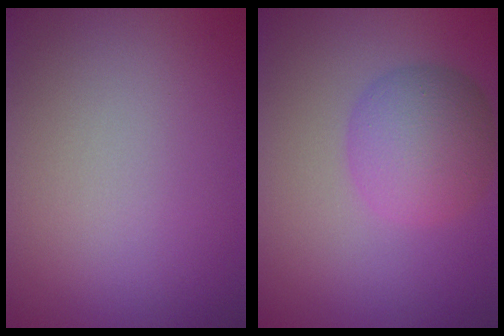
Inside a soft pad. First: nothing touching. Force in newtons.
{"total": 5.2, "press": 5.2, "slide": 0.1}